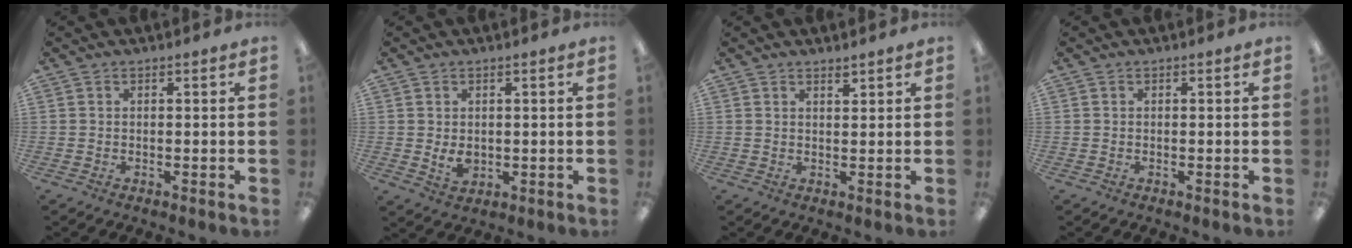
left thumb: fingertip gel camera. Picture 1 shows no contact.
{"total": 3.4, "force": [0.4, 2.3, 2.4], "torque": [-0.028, -0.004, 0.006]}
{"total": 1.6, "force": [1.5, 0.1, 0.5], "torque": [-0.011, -0.003, 0.028]}
{"total": 0.0}